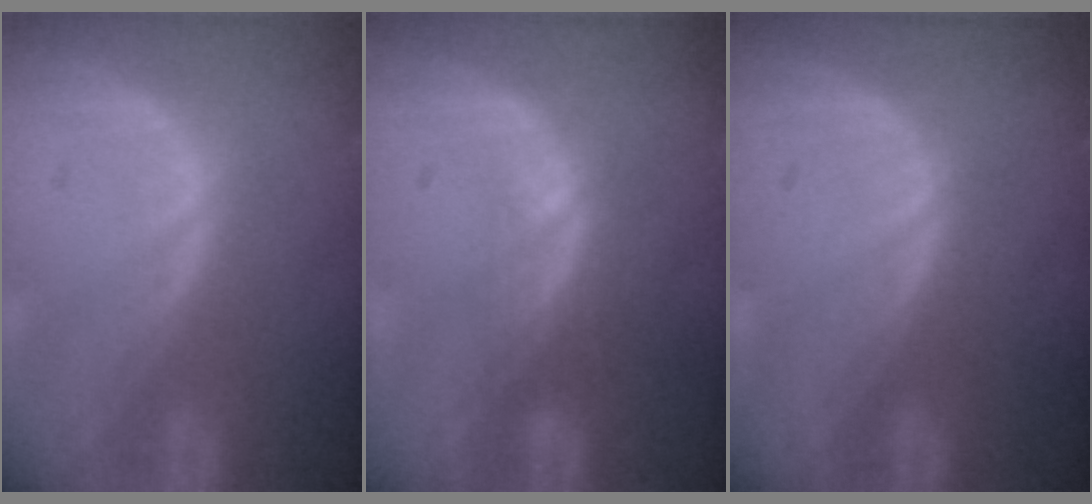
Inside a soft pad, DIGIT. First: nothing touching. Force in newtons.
{"total": 2.9, "press": 2.4, "slide": 1.7}
{"total": 0.0}